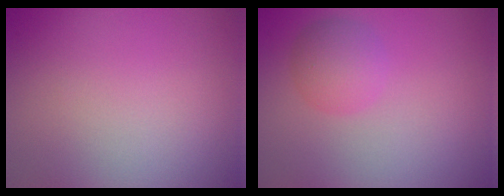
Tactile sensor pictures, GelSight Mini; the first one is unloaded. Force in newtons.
{"total": 2.5, "press": 2.5, "slide": 0.2}